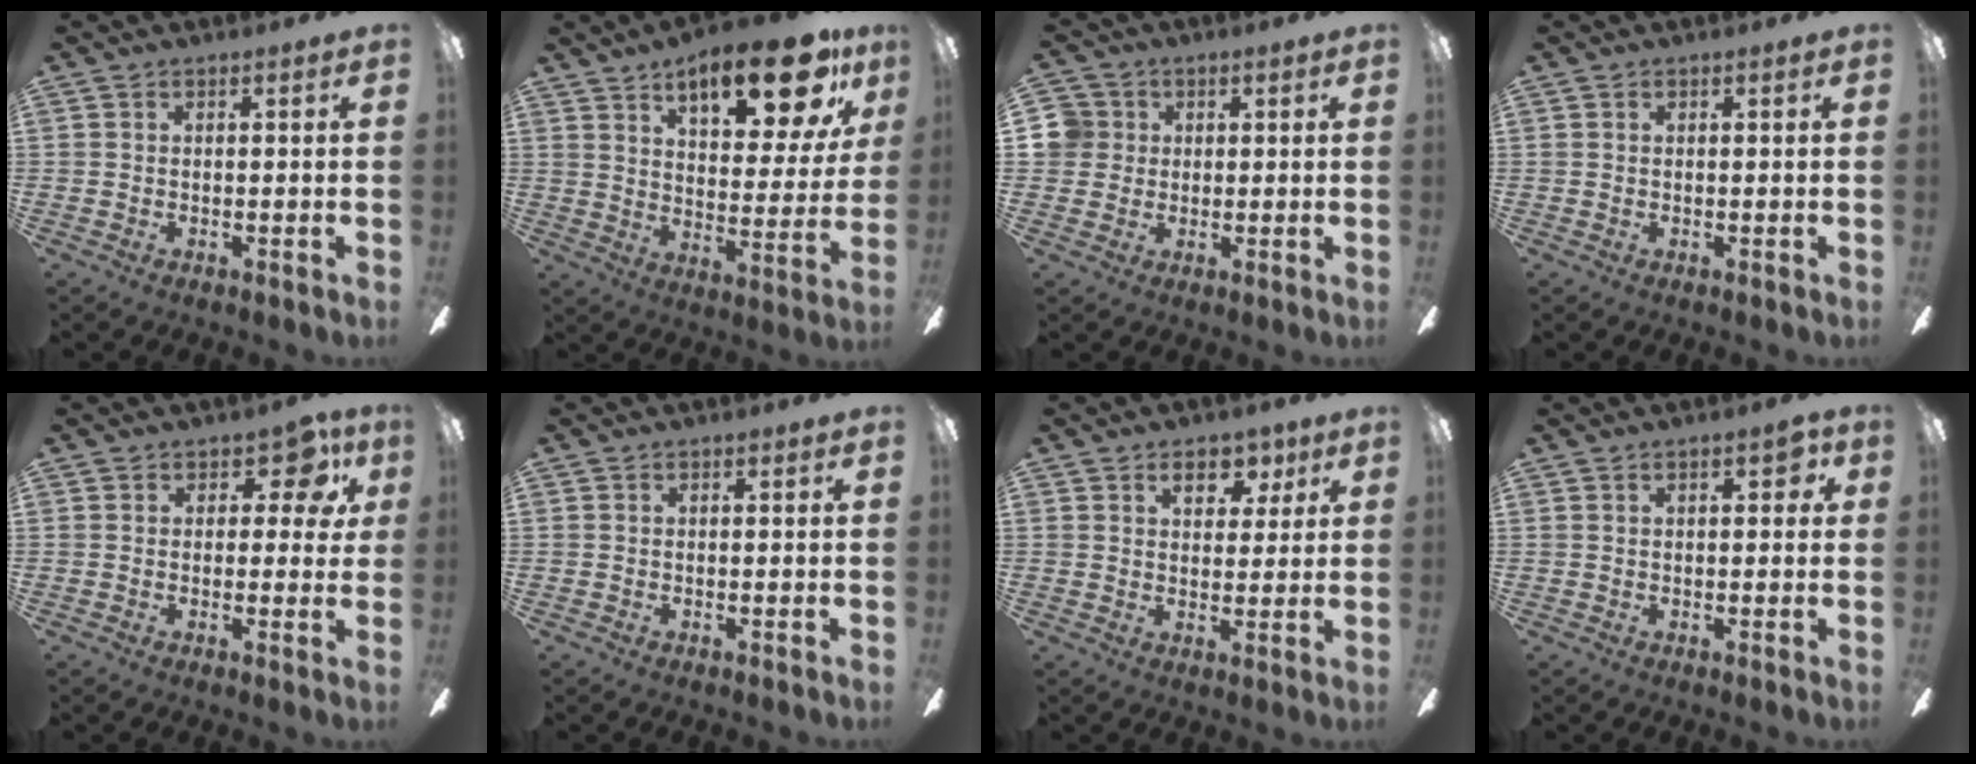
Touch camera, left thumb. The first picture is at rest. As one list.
[{"total": 19.4, "force": [12.7, 6.8, 13.0], "torque": [-0.190, -0.065, 0.202]}, {"total": 5.2, "force": [1.0, 5.0, 0.9], "torque": [-0.017, 0.009, 0.020]}, {"total": 0.0}, {"total": 6.9, "force": [3.2, 4.3, 4.3], "torque": [-0.053, -0.010, 0.053]}, {"total": 0.0}, {"total": 6.2, "force": [3.2, 4.0, 3.4], "torque": [-0.019, -0.010, 0.049]}, {"total": 3.8, "force": [1.6, 1.7, 3.0], "torque": [-0.038, -0.001, 0.021]}]